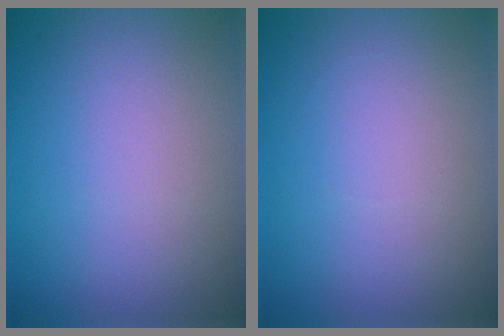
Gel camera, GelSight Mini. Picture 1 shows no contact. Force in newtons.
{"total": 0.0}